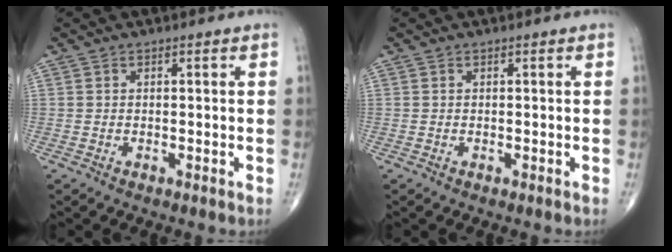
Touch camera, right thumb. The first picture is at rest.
{"total": 0.0}